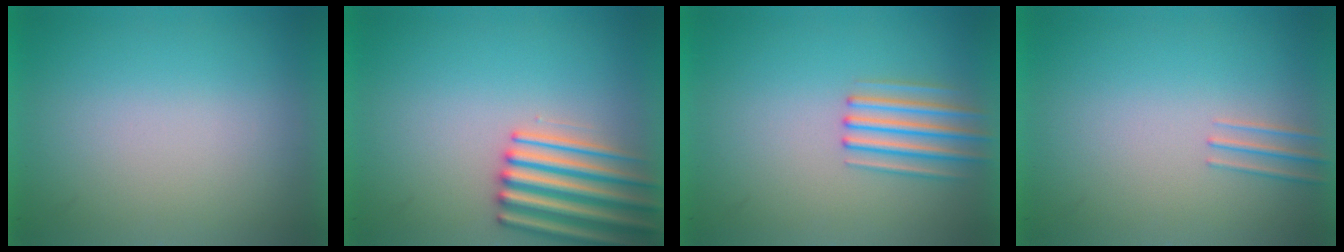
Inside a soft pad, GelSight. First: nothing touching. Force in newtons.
{"total": 5.0}
{"total": 2.7}
{"total": 1.1}